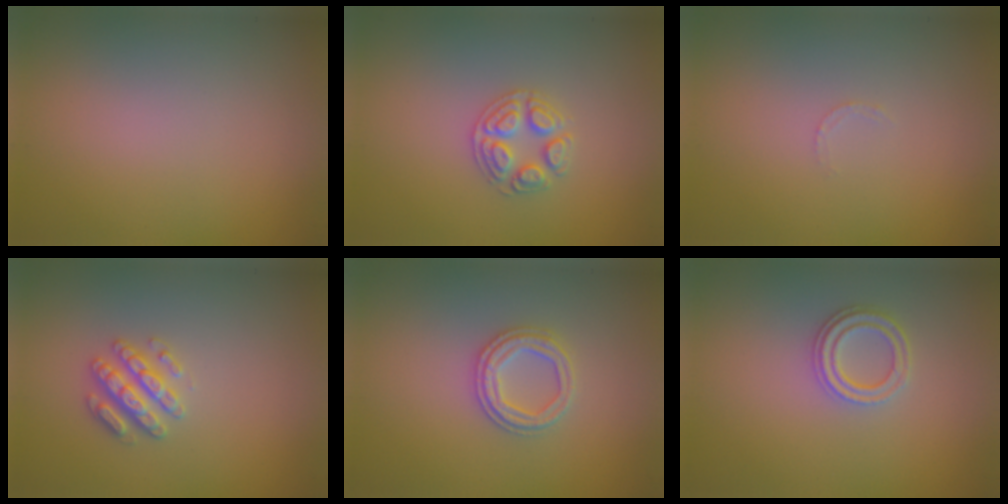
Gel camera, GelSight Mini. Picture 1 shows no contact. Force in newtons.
{"total": 2.6, "press": 2.5, "slide": 0.5}
{"total": 0.7, "press": 0.6, "slide": 0.3}
{"total": 2.8, "press": 2.7, "slide": 0.6}
{"total": 2.8, "press": 2.6, "slide": 1.0}
{"total": 2.4, "press": 2.0, "slide": 1.2}